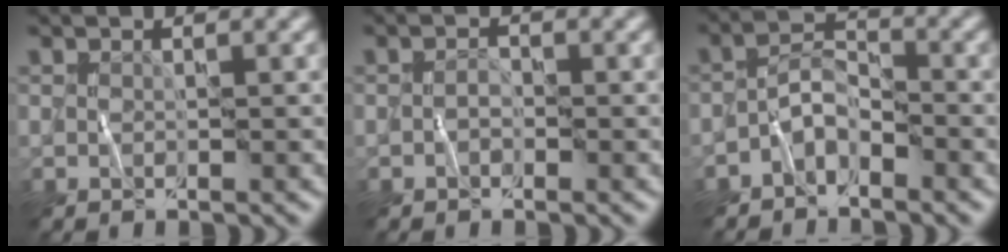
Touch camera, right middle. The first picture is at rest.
{"total": 0.7, "force": [-0.5, 0.4, 0.3], "torque": [-0.003, 0.006, -0.011]}
{"total": 3.0, "force": [-2.1, 1.5, 1.6], "torque": [-0.022, 0.011, -0.049]}